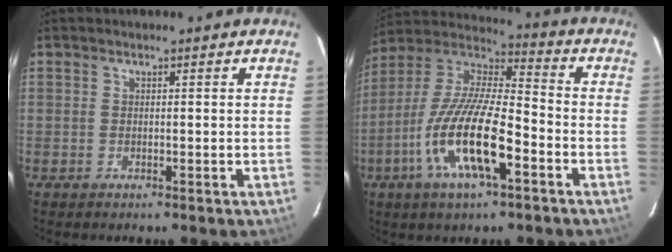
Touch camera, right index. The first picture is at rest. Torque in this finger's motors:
{"motor_torque": [1.36, -0.78, 0.77, 0.21]}